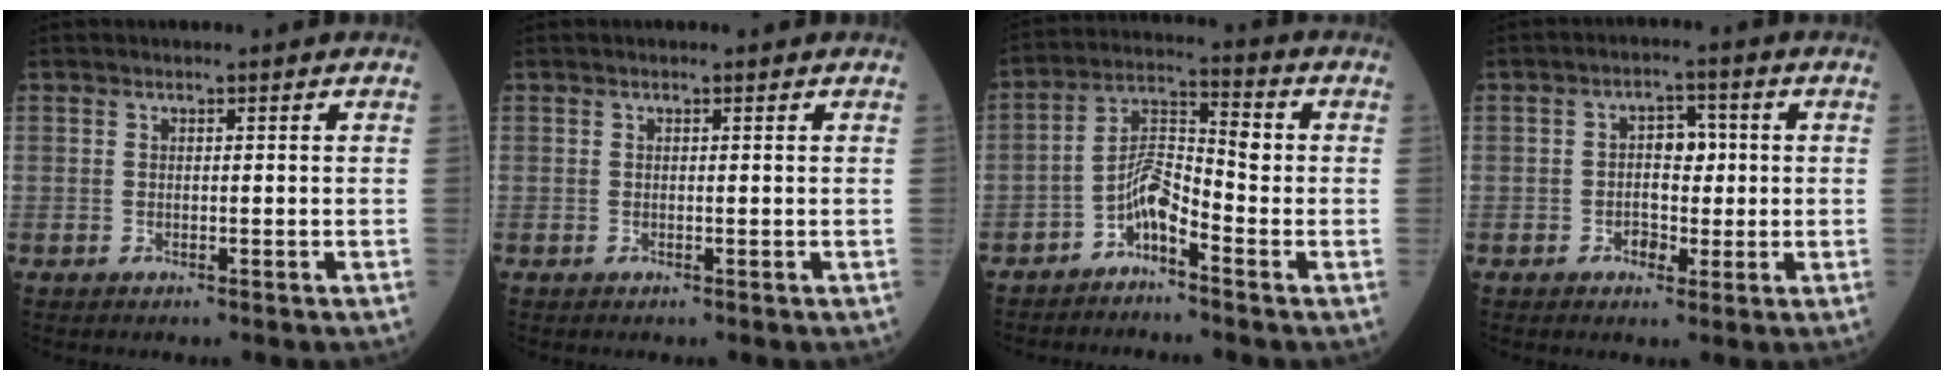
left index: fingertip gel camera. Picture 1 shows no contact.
{"total": 0.0}
{"total": 5.7, "force": [-3.1, 1.5, 4.5], "torque": [-0.087, 0.015, -0.061]}
{"total": 4.4, "force": [-0.1, 3.1, 3.2], "torque": [-0.049, 0.017, 0.001]}